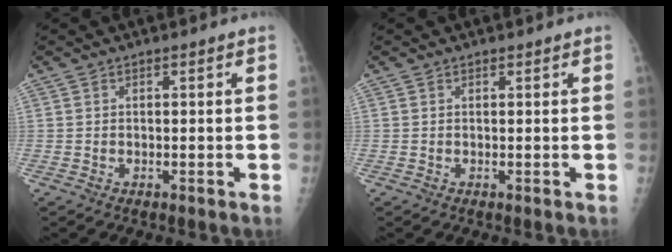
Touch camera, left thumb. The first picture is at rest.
{"total": 0.5, "force": [0.3, 0.4, 0.0], "torque": [0.000, -0.001, 0.003]}